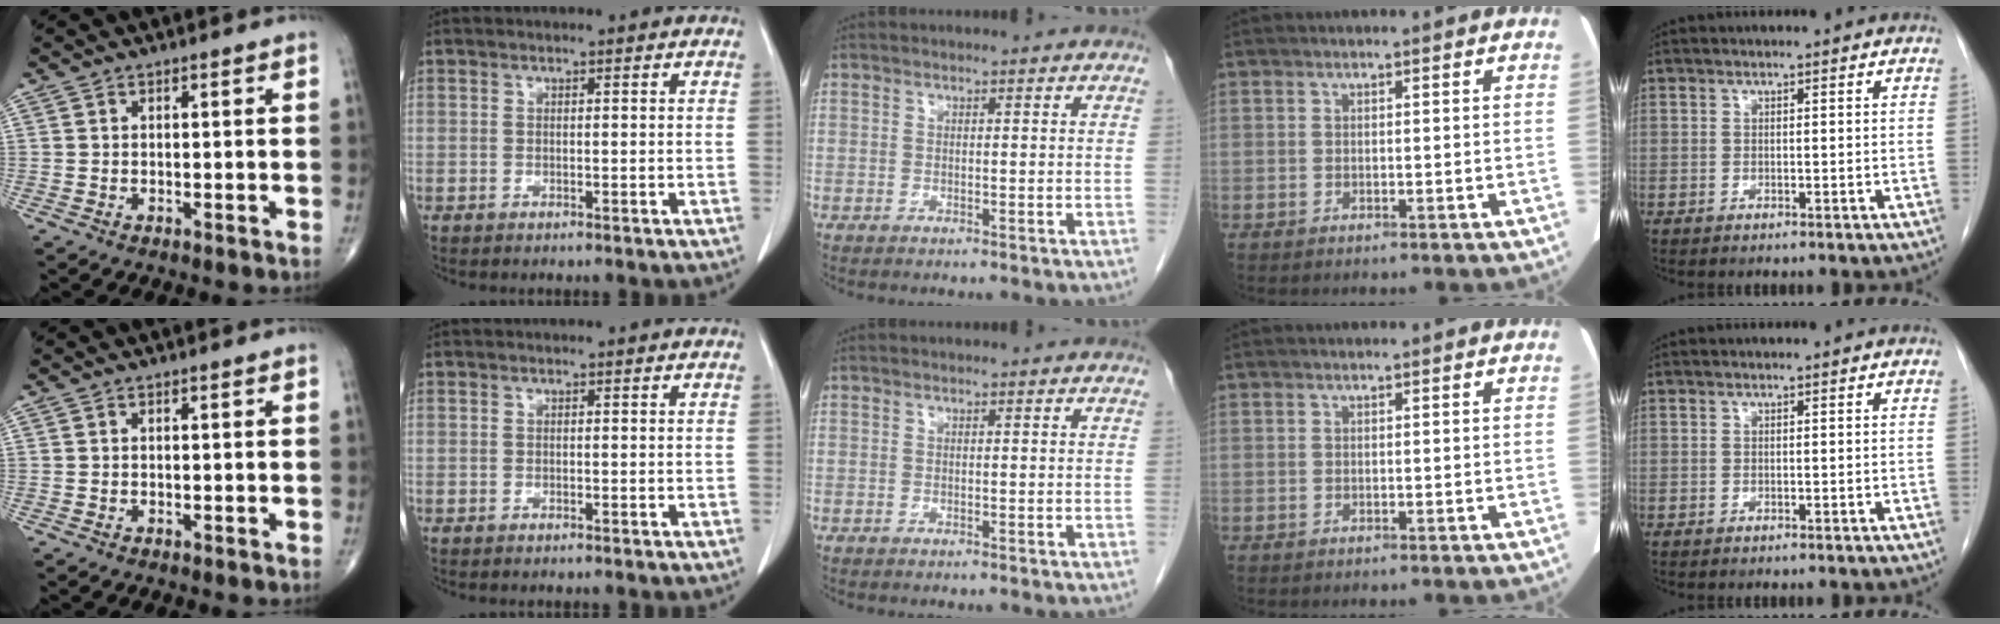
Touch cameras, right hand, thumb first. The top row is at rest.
{}